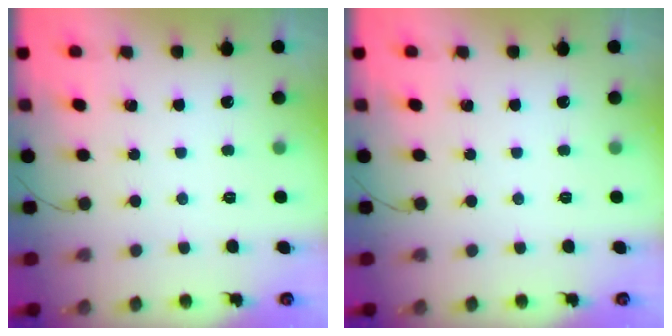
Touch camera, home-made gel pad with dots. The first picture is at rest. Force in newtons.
{"total": 0.0}